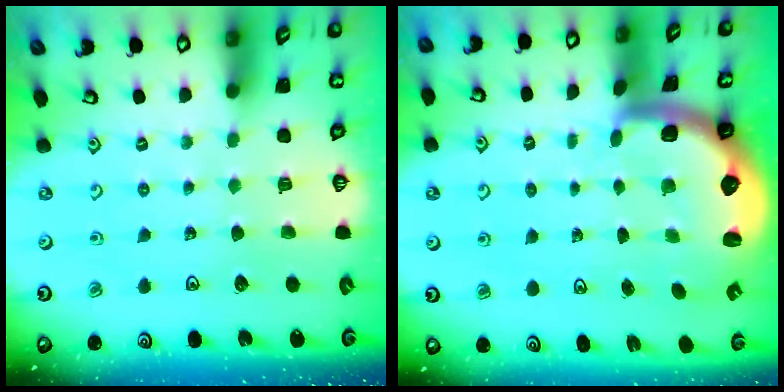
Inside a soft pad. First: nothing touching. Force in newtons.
{"total": 2.8, "press": 2.5, "slide": 1.4}